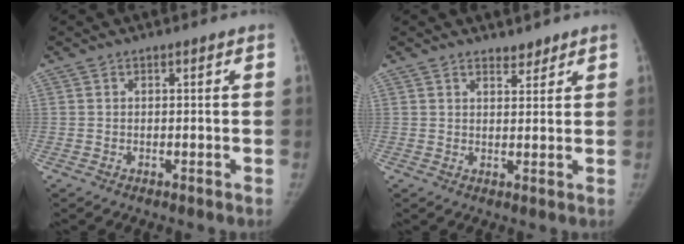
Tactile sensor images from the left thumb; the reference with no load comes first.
{"total": 2.4, "force": [2.1, 1.1, 0.6], "torque": [0.009, -0.014, 0.029]}